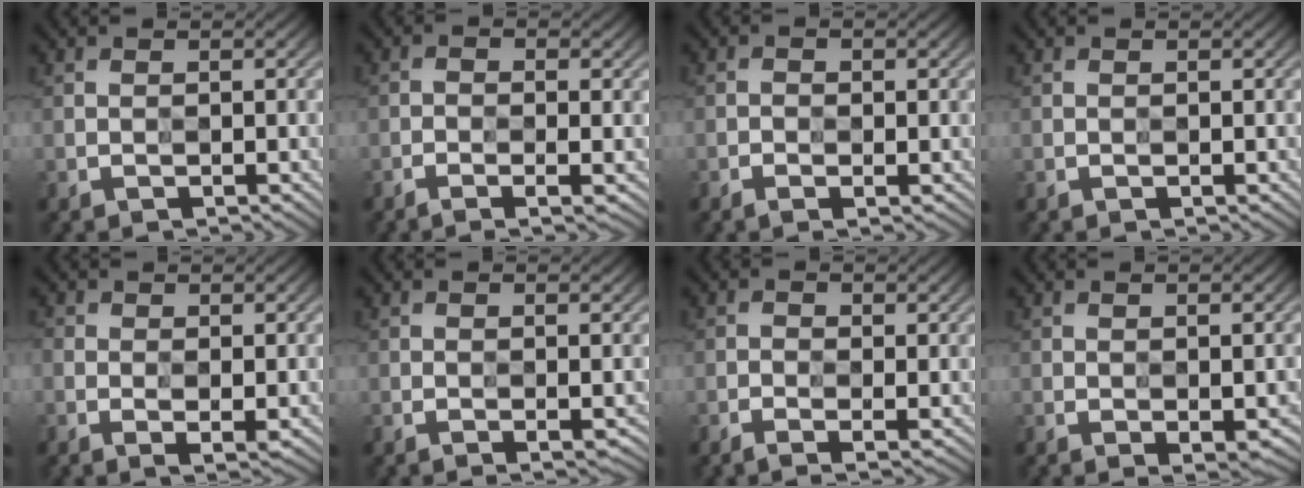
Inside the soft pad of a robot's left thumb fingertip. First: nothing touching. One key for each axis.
{"total": 3.9, "fx": -1.9, "fy": 1.2, "fz": 3.2, "tx": -0.052, "ty": -0.006, "tz": -0.026}
{"total": 1.7, "fx": -1.0, "fy": 0.9, "fz": 1.1, "tx": -0.016, "ty": -0.002, "tz": -0.020}
{"total": 0.0}
{"total": 2.8, "fx": -0.7, "fy": 1.7, "fz": 2.1, "tx": -0.049, "ty": -0.006, "tz": -0.014}
{"total": 1.6, "fx": -0.5, "fy": 0.1, "fz": 1.5, "tx": -0.025, "ty": -0.003, "tz": -0.006}
{"total": 2.6, "fx": -1.1, "fy": 1.2, "fz": 2.0, "tx": -0.035, "ty": -0.004, "tz": -0.022}
{"total": 2.4, "fx": -0.9, "fy": 0.9, "fz": 2.0, "tx": -0.030, "ty": -0.007, "tz": -0.009}